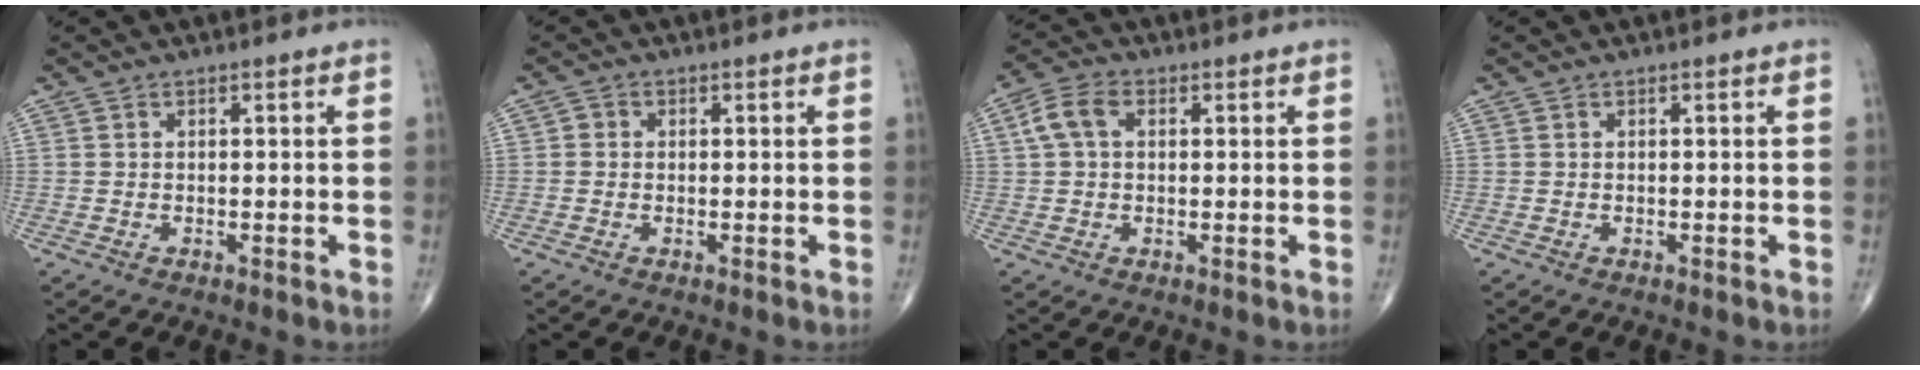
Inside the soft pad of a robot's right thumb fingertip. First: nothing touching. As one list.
[{"total": 1.4, "force": [0.0, 1.3, 0.5], "torque": [-0.003, 0.003, -0.003]}, {"total": 5.6, "force": [1.3, 3.7, 4.0], "torque": [-0.085, 0.018, 0.021]}, {"total": 0.0}]